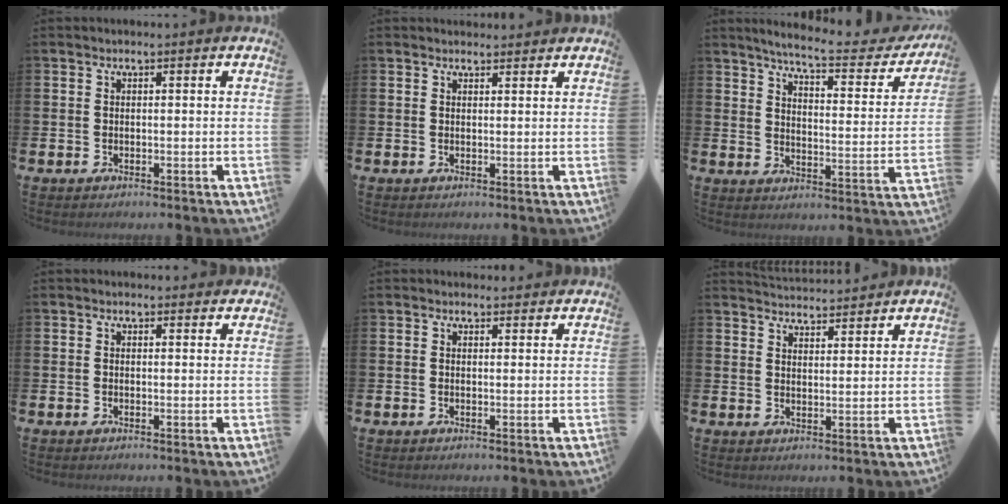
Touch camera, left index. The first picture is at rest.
{"total": 1.3, "force": [1.3, 0.4, 0.0], "torque": [0.014, -0.007, 0.020]}
{"total": 6.4, "force": [5.9, 0.5, 2.6], "torque": [-0.063, -0.042, 0.093]}
{"total": 0.9, "force": [0.7, 0.4, 0.2], "torque": [0.004, 0.003, 0.011]}
{"total": 1.2, "force": [1.1, 0.5, 0.0], "torque": [0.006, -0.001, 0.019]}
{"total": 3.9, "force": [3.9, 0.2, -0.3], "torque": [-0.006, -0.028, 0.070]}